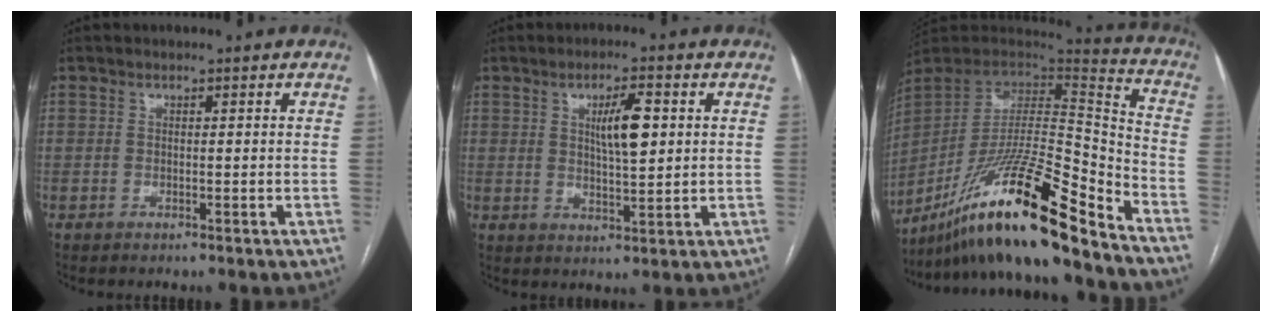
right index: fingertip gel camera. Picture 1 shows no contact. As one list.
[{"total": 6.4, "force": [1.7, 1.5, 6.0], "torque": [-0.102, 0.003, 0.032]}, {"total": 23.5, "force": [-17.6, 1.2, 15.5], "torque": [-0.275, -0.009, -0.316]}]